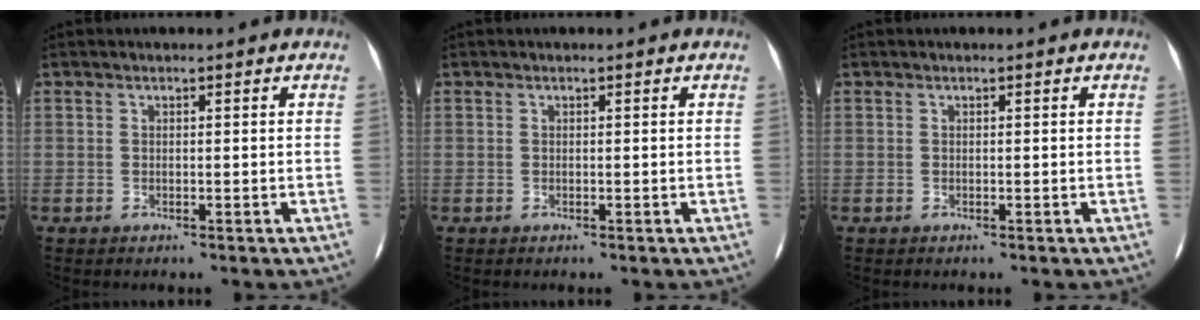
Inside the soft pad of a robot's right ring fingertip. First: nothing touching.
{"total": 0.0}
{"total": 0.0}